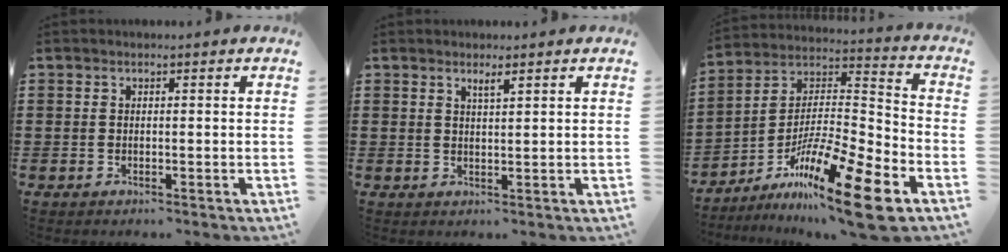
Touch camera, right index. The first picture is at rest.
{"total": 1.5, "force": [1.1, 0.1, 1.0], "torque": [-0.020, 0.001, 0.019]}
{"total": 17.9, "force": [-11.4, 2.2, 13.6], "torque": [-0.246, 0.028, -0.200]}